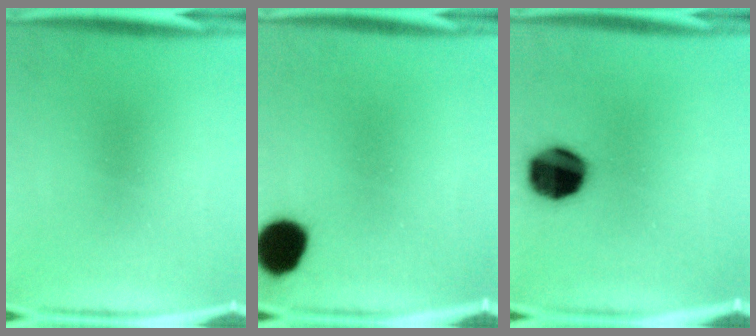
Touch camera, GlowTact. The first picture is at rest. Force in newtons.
{"total": 10.2}
{"total": 15.3}